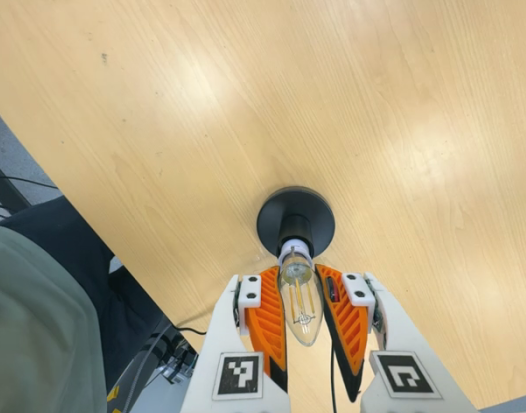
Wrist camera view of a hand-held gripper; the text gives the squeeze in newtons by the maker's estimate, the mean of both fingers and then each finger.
{"total": 16.6, "left": 15.6, "right": 17.6}